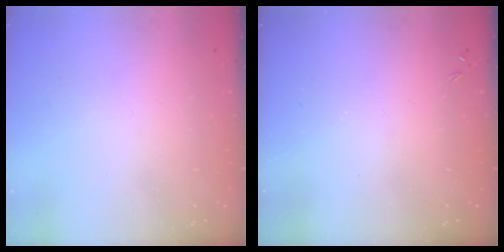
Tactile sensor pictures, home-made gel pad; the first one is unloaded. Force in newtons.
{"total": 0.0}